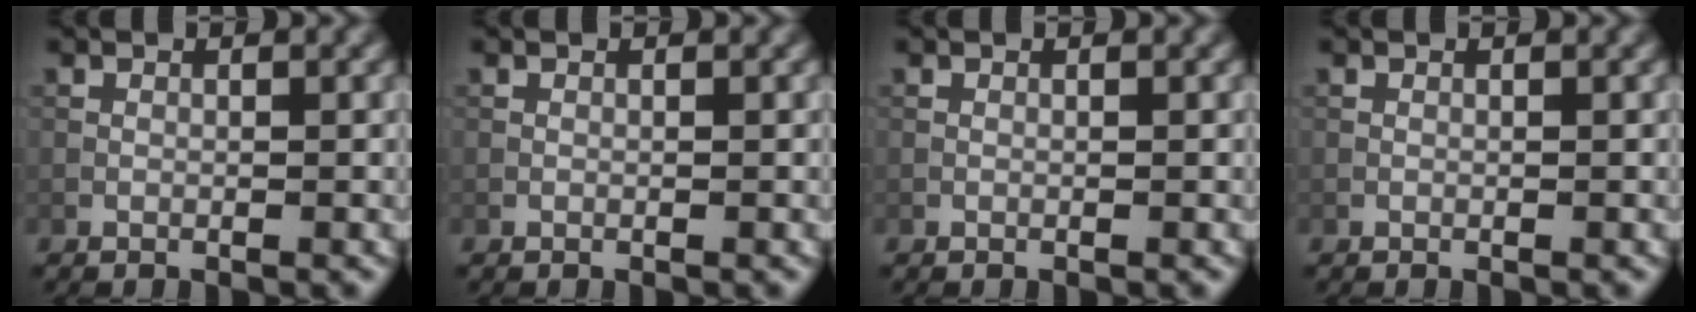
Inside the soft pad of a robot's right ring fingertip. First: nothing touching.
{"total": 0.0}
{"total": 0.0}
{"total": 0.0}